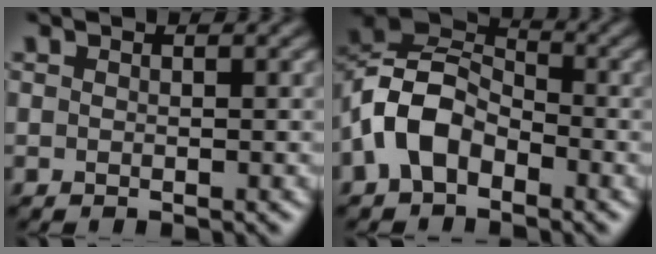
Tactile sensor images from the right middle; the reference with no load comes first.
{"total": 6.7, "force": [-2.8, 4.3, 4.4], "torque": [-0.091, 0.014, -0.066]}